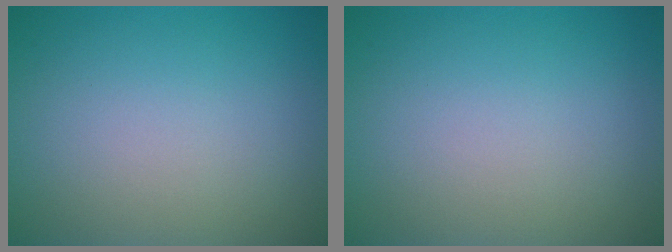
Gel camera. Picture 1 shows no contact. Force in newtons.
{"total": 0.0}